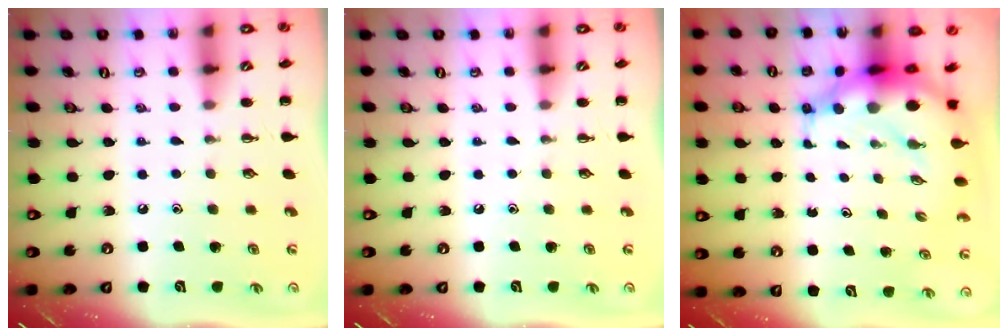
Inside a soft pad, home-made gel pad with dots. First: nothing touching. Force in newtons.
{"total": 0.0}
{"total": 10.3, "press": 10.0, "slide": 2.7}